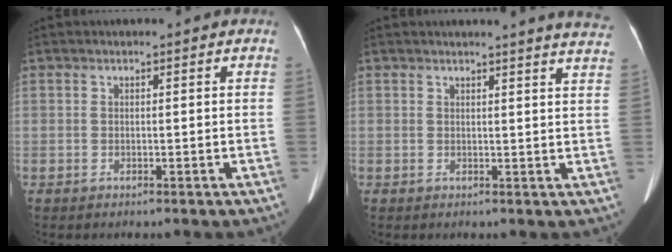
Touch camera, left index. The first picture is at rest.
{"total": 10.9, "force": [10.3, -0.3, 3.3], "torque": [-0.032, -0.068, 0.089]}